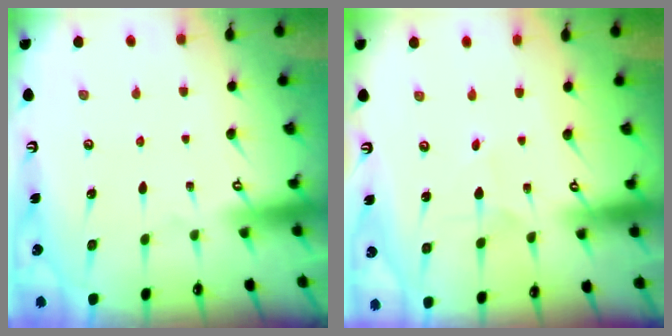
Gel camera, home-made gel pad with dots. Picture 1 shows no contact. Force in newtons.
{"total": 1.3, "press": 1.3, "slide": 0.1}